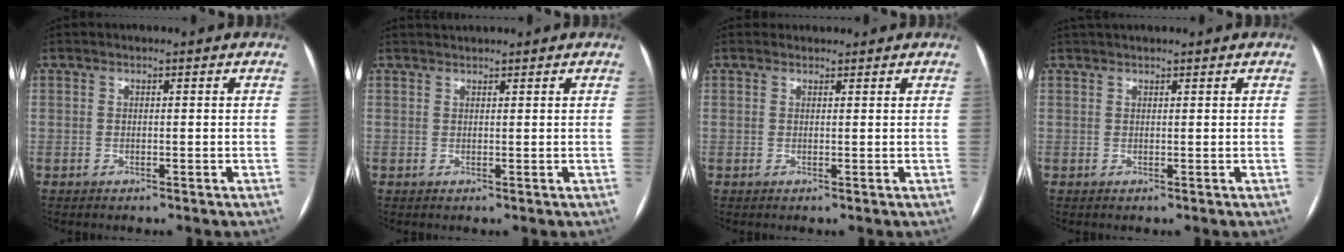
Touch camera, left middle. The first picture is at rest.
{"total": 1.5, "force": [1.5, 0.0, 0.1], "torque": [-0.004, 0.020, 0.032]}
{"total": 1.1, "force": [1.0, 0.5, -0.2], "torque": [-0.001, 0.011, 0.015]}
{"total": 3.3, "force": [3.0, 0.5, 1.3], "torque": [-0.017, 0.036, 0.051]}